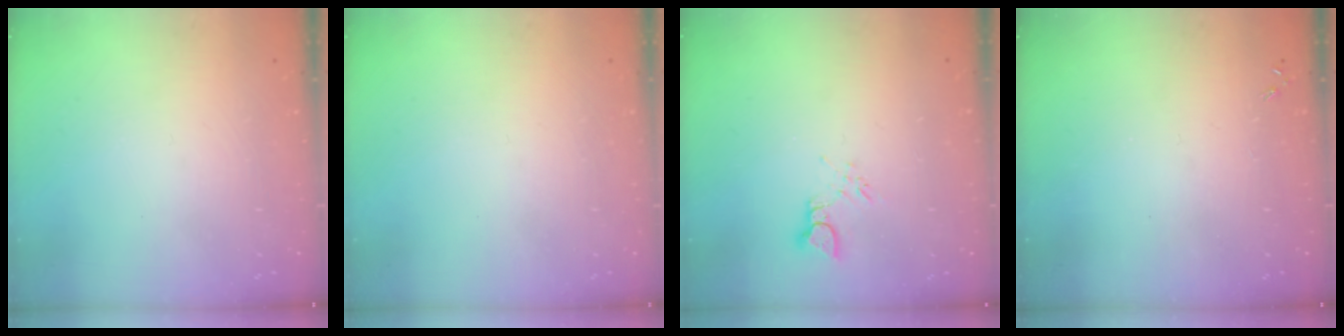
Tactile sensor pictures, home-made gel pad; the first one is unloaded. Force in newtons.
{"total": 0.0}
{"total": 2.8, "press": 2.8, "slide": 0.5}
{"total": 0.0}